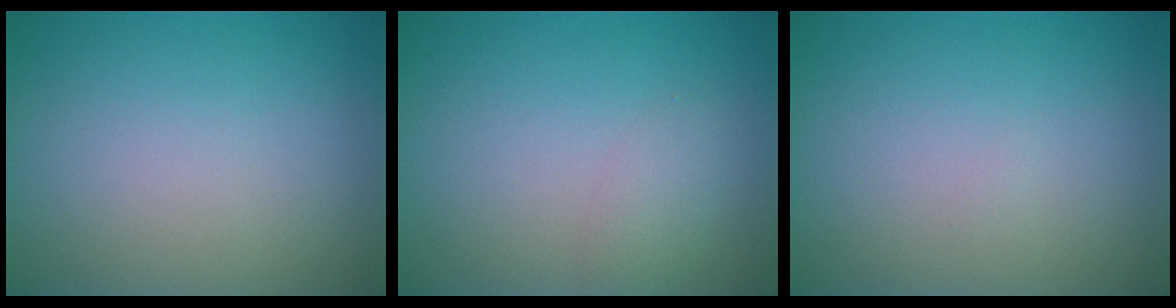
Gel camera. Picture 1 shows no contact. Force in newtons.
{"total": 1.5, "press": 1.5, "slide": 0.0}
{"total": 0.0}